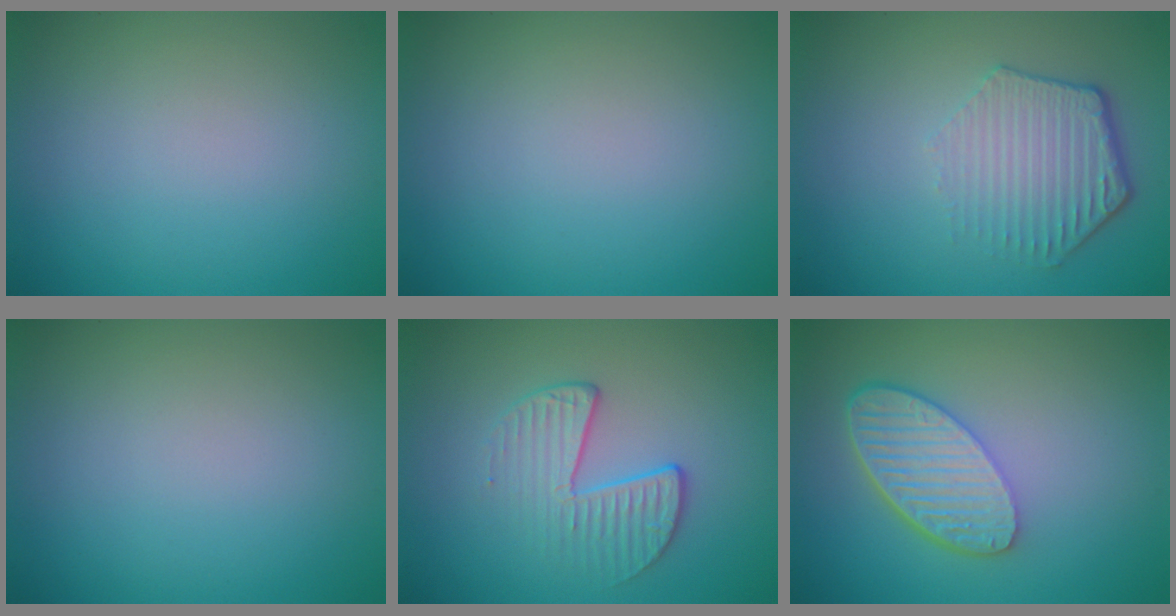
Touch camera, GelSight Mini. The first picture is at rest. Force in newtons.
{"total": 0.0}
{"total": 4.3, "press": 3.3, "slide": 2.7}
{"total": 0.0}
{"total": 2.8, "press": 2.0, "slide": 1.9}
{"total": 5.9, "press": 4.6, "slide": 3.8}